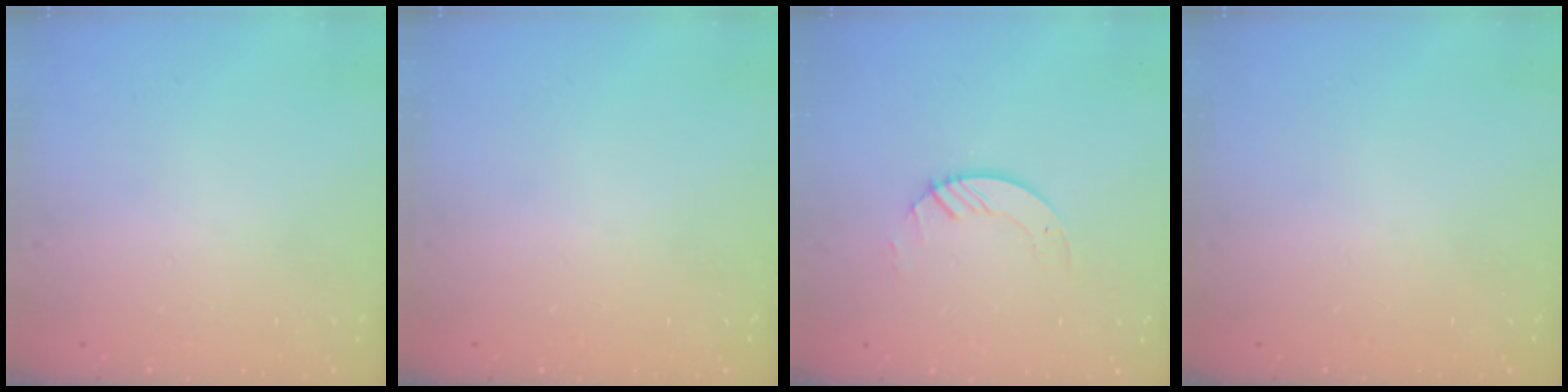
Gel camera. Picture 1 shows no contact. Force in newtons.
{"total": 0.0}
{"total": 2.6, "press": 2.6, "slide": 0.3}
{"total": 0.0}